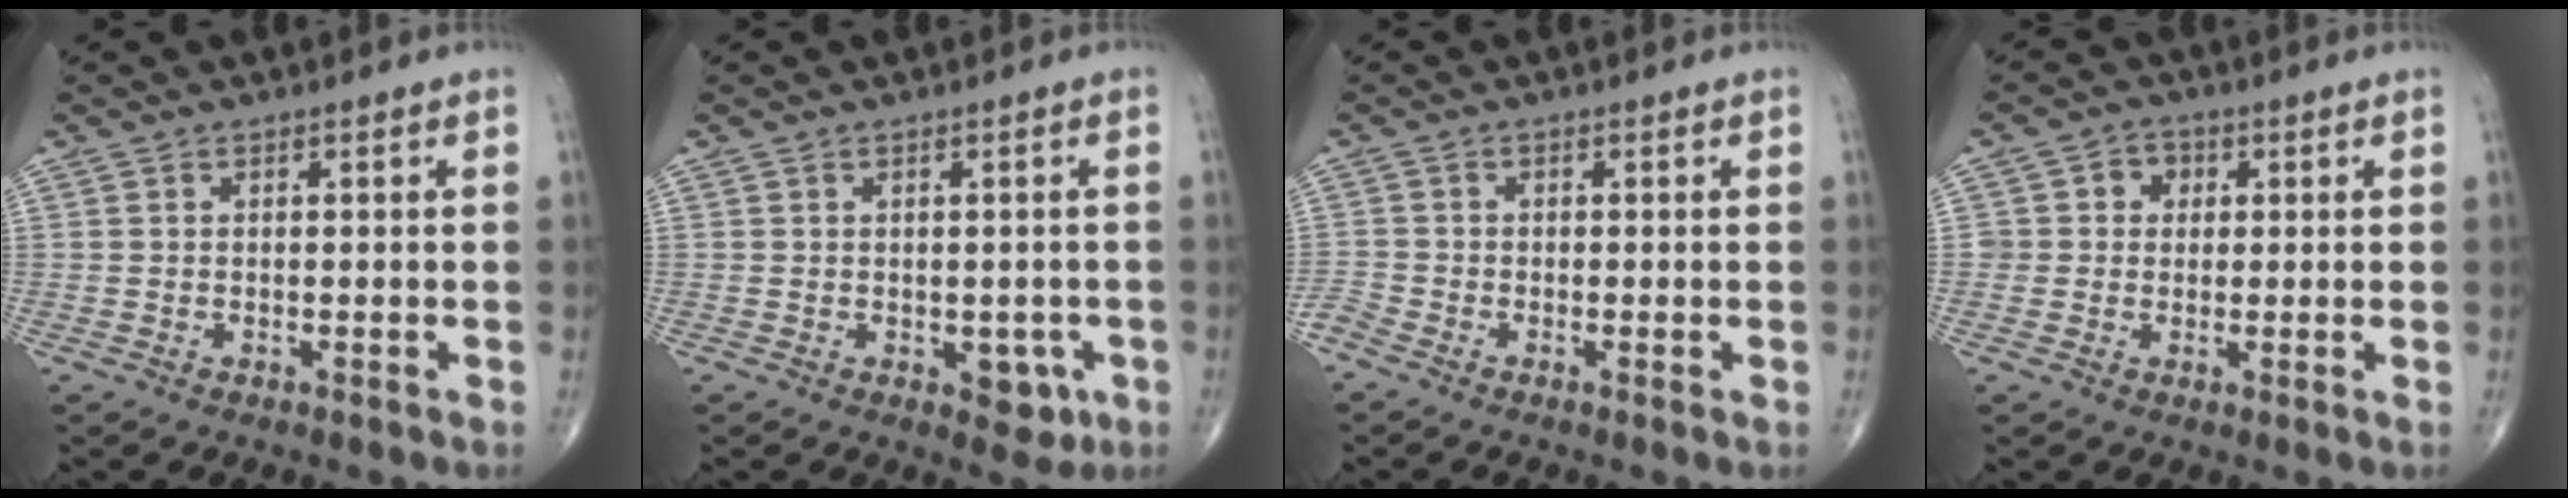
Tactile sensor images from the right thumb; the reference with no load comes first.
{"total": 4.4, "force": [-1.2, 2.8, 3.1], "torque": [-0.012, 0.000, -0.009]}
{"total": 2.3, "force": [-1.6, 0.9, 1.5], "torque": [-0.036, -0.006, -0.041]}
{"total": 4.0, "force": [0.7, 3.8, 1.2], "torque": [0.014, 0.007, 0.004]}